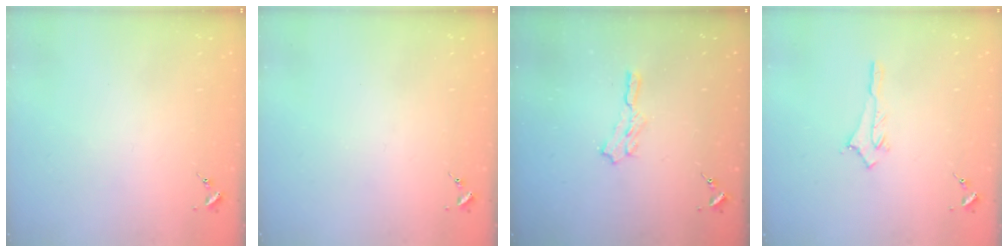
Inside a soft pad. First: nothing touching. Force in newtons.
{"total": 0.0}
{"total": 5.0, "press": 5.0, "slide": 0.8}
{"total": 2.9, "press": 2.9, "slide": 0.2}